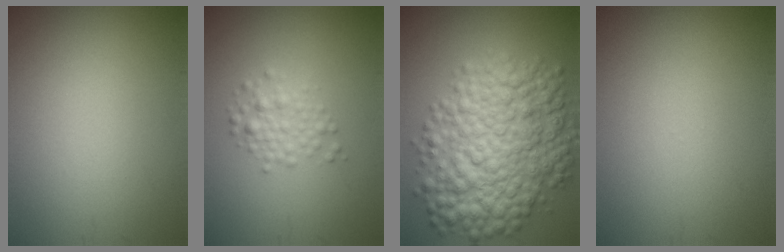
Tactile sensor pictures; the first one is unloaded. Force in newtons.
{"total": 2.2, "press": 2.2, "slide": 0.1}
{"total": 10.3, "press": 10.3, "slide": 0.1}
{"total": 0.0}